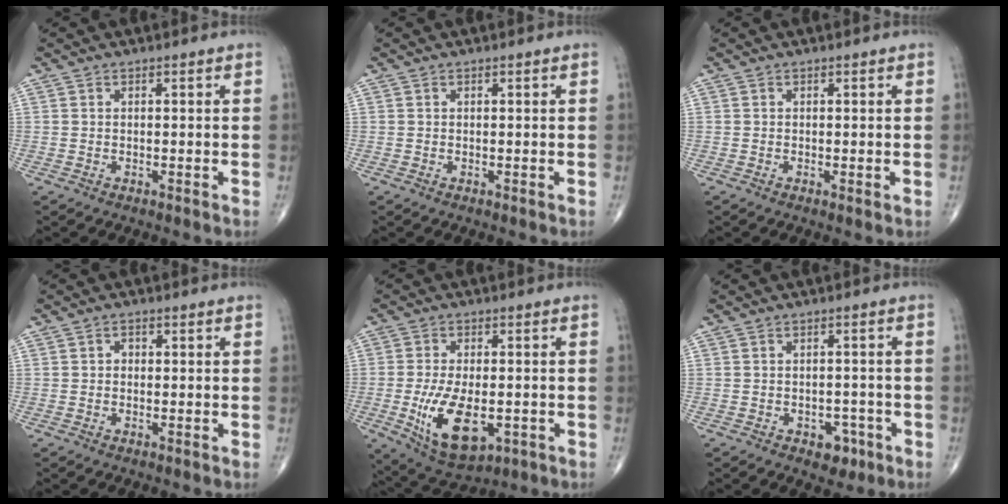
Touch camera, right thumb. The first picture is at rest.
{"total": 0.0}
{"total": 0.6, "force": [-0.1, 0.1, 0.6], "torque": [-0.015, -0.003, -0.003]}
{"total": 1.3, "force": [0.1, 1.1, 0.7], "torque": [-0.005, 0.003, -0.002]}
{"total": 12.9, "force": [-3.1, 6.6, 10.7], "torque": [-0.184, -0.010, -0.038]}
{"total": 4.2, "force": [-2.1, 2.9, 2.3], "torque": [-0.009, 0.013, -0.024]}